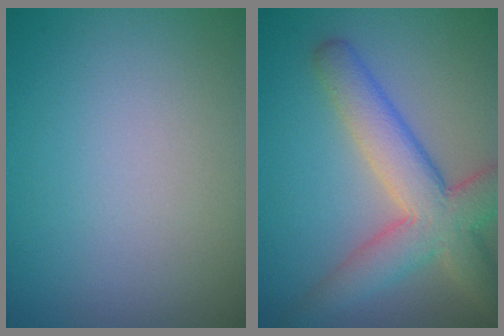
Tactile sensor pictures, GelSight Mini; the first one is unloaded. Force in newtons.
{"total": 6.8, "press": 6.8, "slide": 0.5}